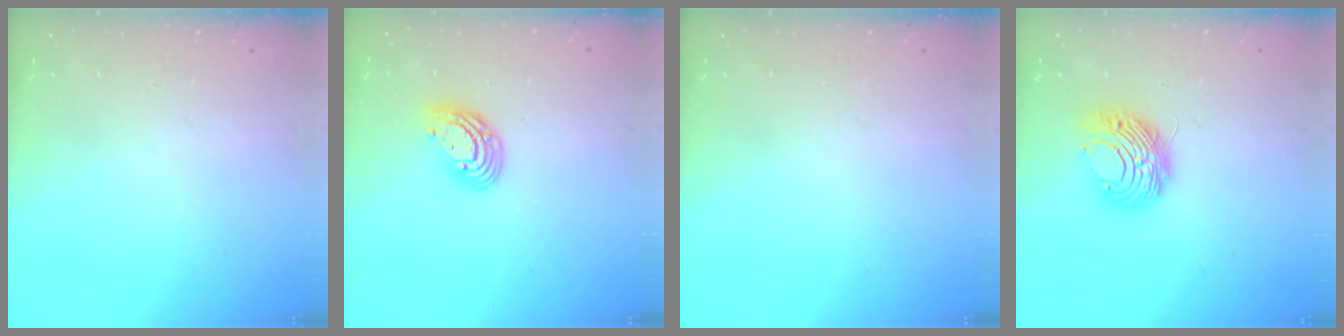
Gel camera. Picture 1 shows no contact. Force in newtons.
{"total": 9.9, "press": 9.9, "slide": 1.1}
{"total": 0.0}
{"total": 8.9, "press": 8.9, "slide": 0.0}